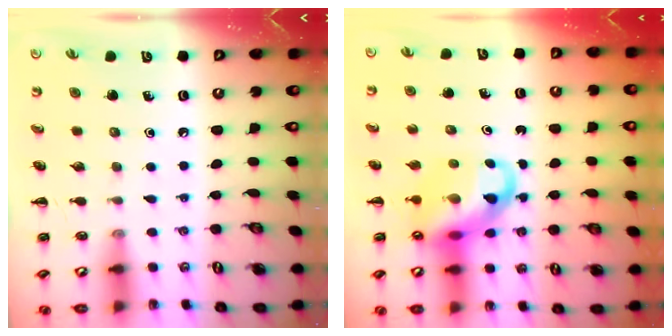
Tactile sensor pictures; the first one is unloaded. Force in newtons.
{"total": 12.0, "press": 11.6, "slide": 3.0}